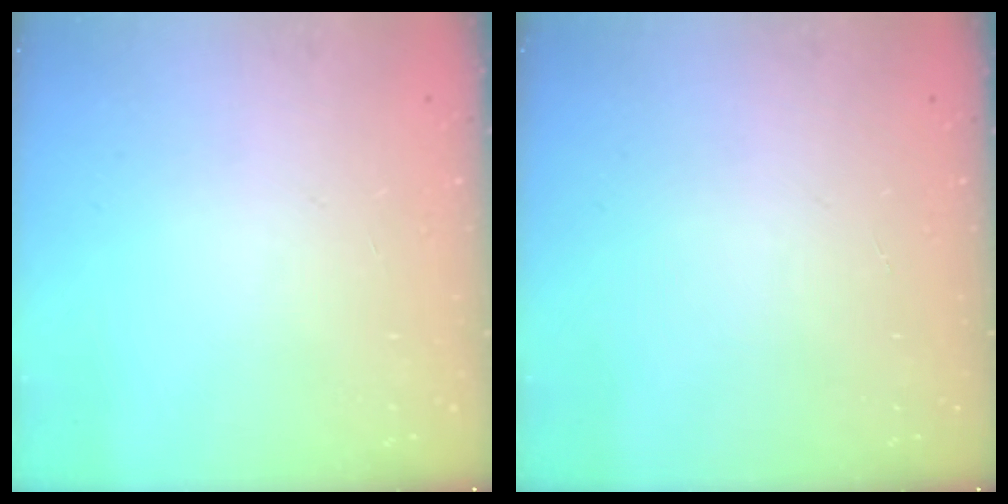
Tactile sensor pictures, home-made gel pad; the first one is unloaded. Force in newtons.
{"total": 0.0}